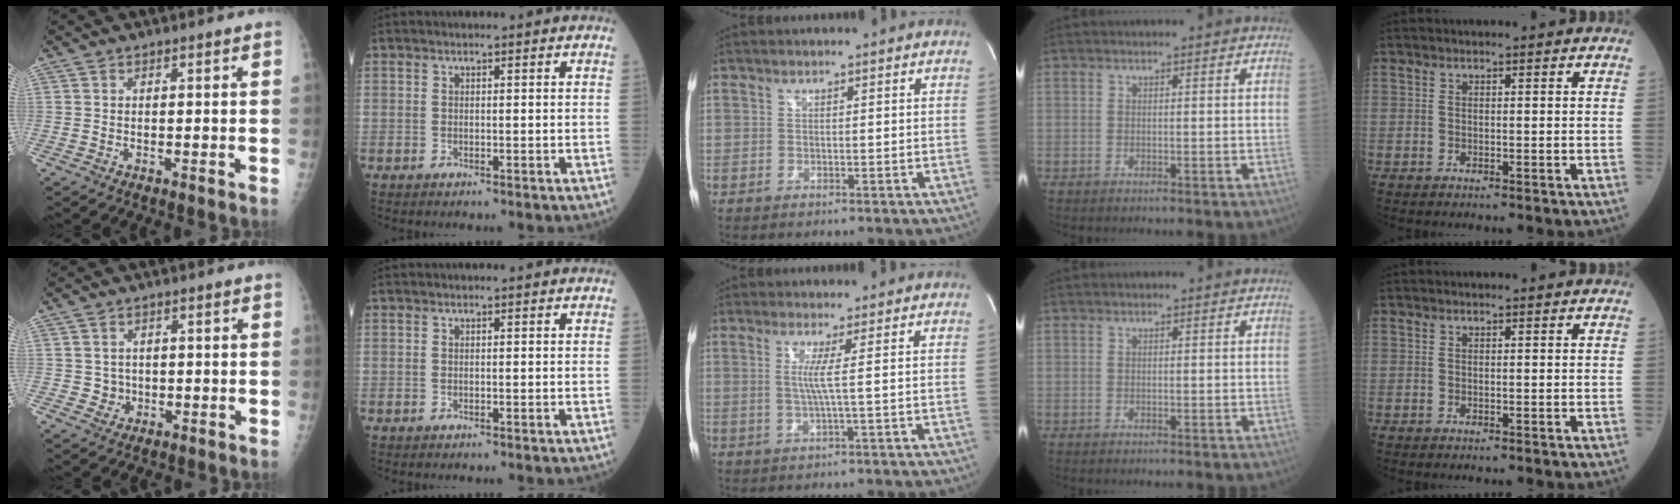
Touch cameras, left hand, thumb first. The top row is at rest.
{"thumb": {"total": 2.3, "force": [-0.1, 2.2, 0.4], "torque": [0.008, 0.006, 0.001]}, "middle": {"total": 2.8, "force": [0.4, -1.1, 2.6], "torque": [-0.053, -0.004, 0.009]}}